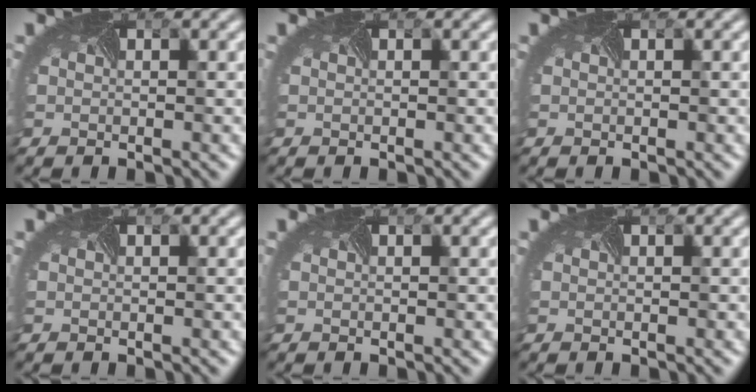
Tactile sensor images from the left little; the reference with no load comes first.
{"total": 0.0}
{"total": 0.0}
{"total": 0.0}
{"total": 0.0}
{"total": 0.0}